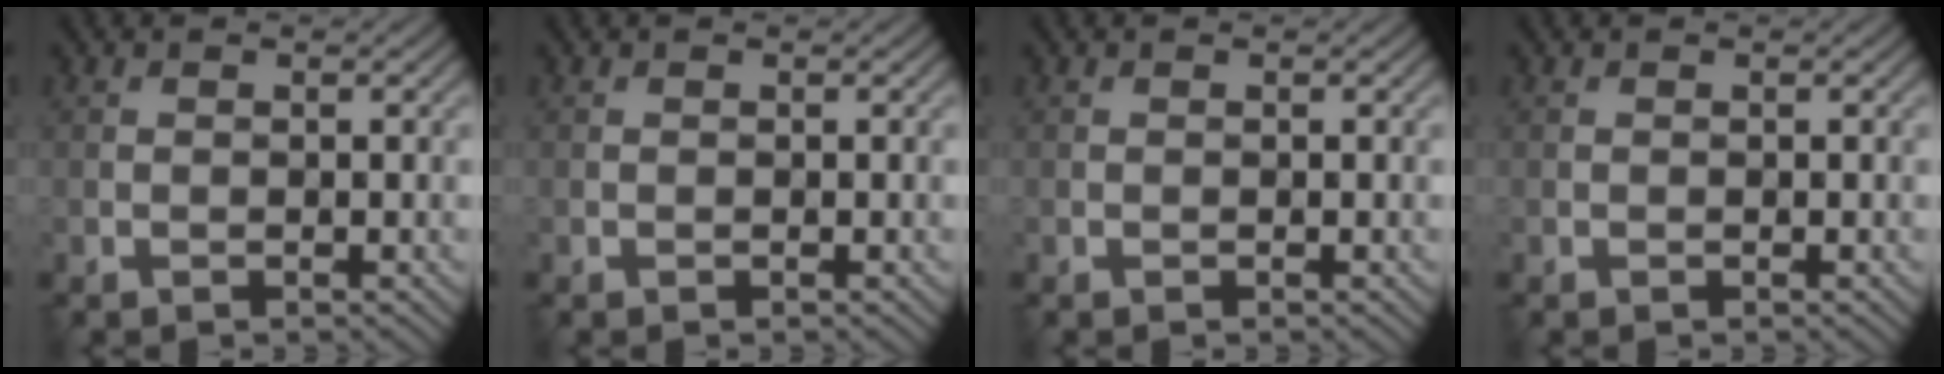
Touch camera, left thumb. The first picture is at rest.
{"total": 0.0}
{"total": 0.0}
{"total": 0.0}